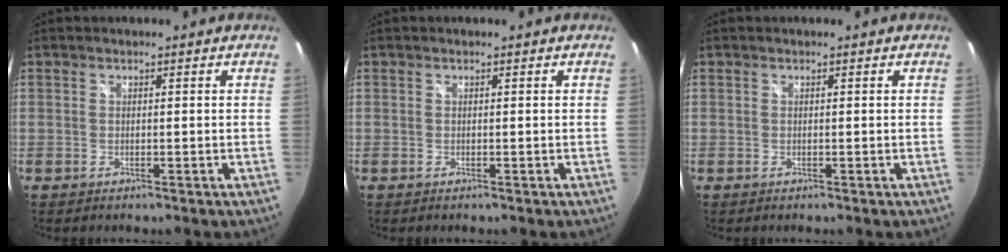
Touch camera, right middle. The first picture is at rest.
{"total": 0.0}
{"total": 0.0}